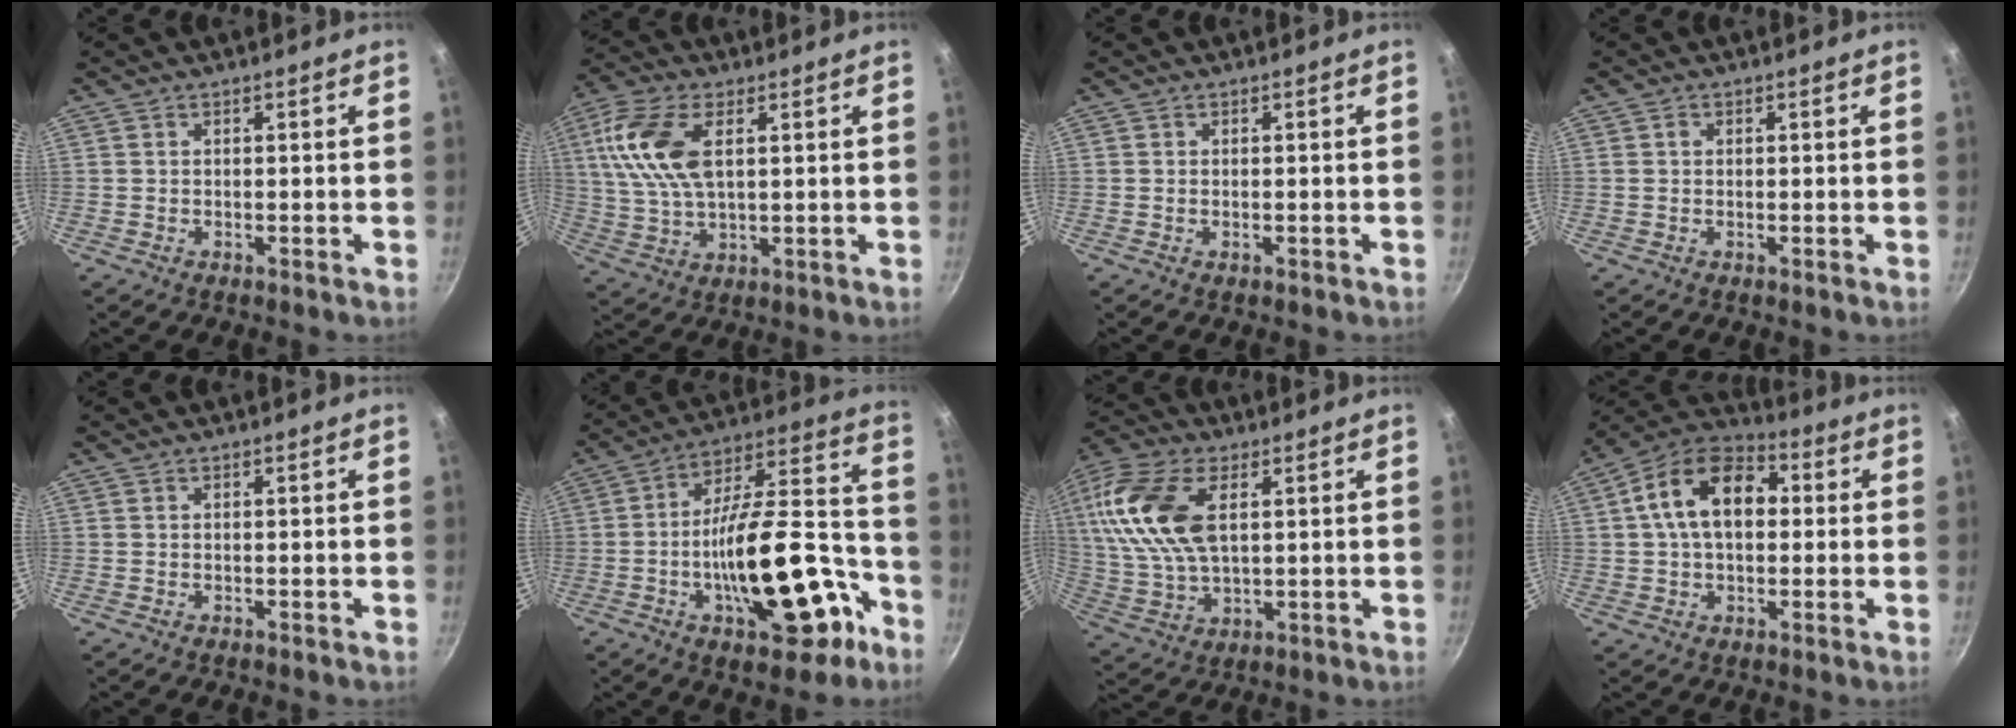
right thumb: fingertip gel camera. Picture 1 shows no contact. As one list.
[{"total": 13.0, "force": [3.5, 6.8, 10.5], "torque": [-0.211, 0.001, 0.066]}, {"total": 0.6, "force": [-0.2, 0.3, 0.5], "torque": [-0.009, 0.002, -0.002]}, {"total": 0.8, "force": [0.2, 0.7, 0.4], "torque": [-0.005, 0.004, 0.002]}, {"total": 0.0}, {"total": 24.3, "force": [-9.2, 10.6, 19.8], "torque": [-0.266, 0.075, -0.134]}, {"total": 18.2, "force": [5.0, 10.0, 14.3], "torque": [-0.290, -0.004, 0.095]}, {"total": 15.1, "force": [2.3, 9.8, 11.3], "torque": [-0.157, 0.029, 0.017]}]